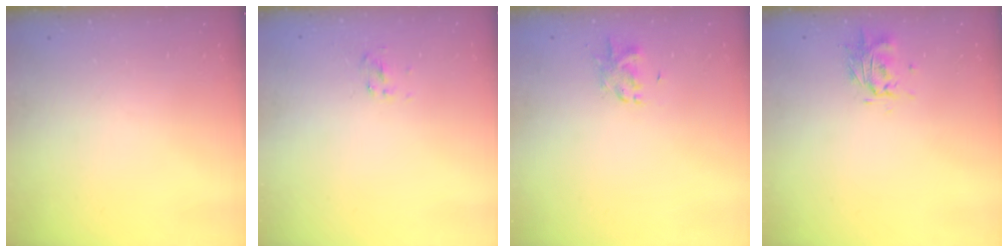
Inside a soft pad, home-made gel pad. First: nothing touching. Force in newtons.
{"total": 2.6, "press": 2.4, "slide": 0.8}
{"total": 1.0, "press": 0.9, "slide": 0.3}
{"total": 0.6, "press": 0.5, "slide": 0.3}